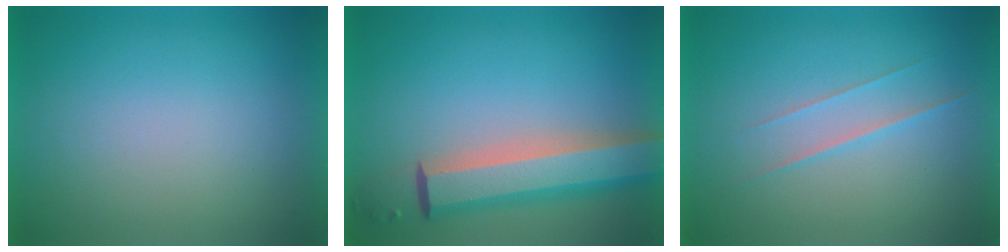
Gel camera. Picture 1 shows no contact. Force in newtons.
{"total": 8.1}
{"total": 1.5}